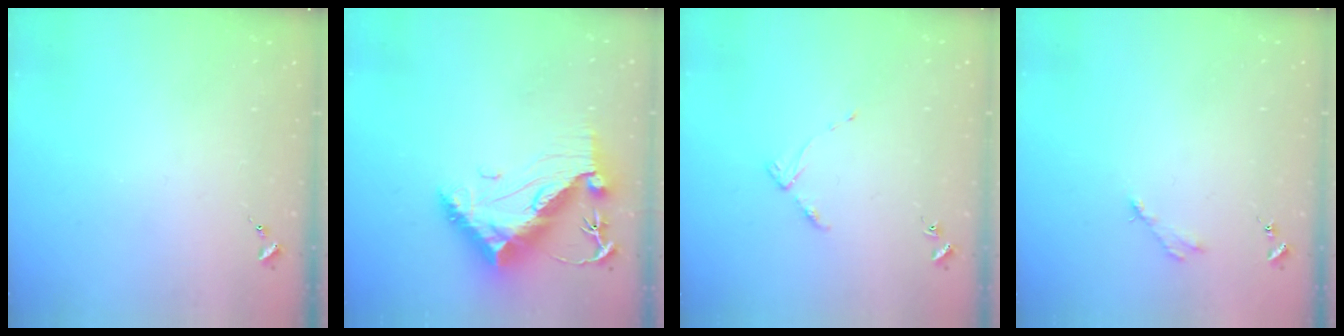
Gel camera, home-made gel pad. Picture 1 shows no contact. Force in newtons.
{"total": 14.8, "press": 14.7, "slide": 1.3}
{"total": 3.8, "press": 3.8, "slide": 0.5}
{"total": 2.8, "press": 2.8, "slide": 0.4}